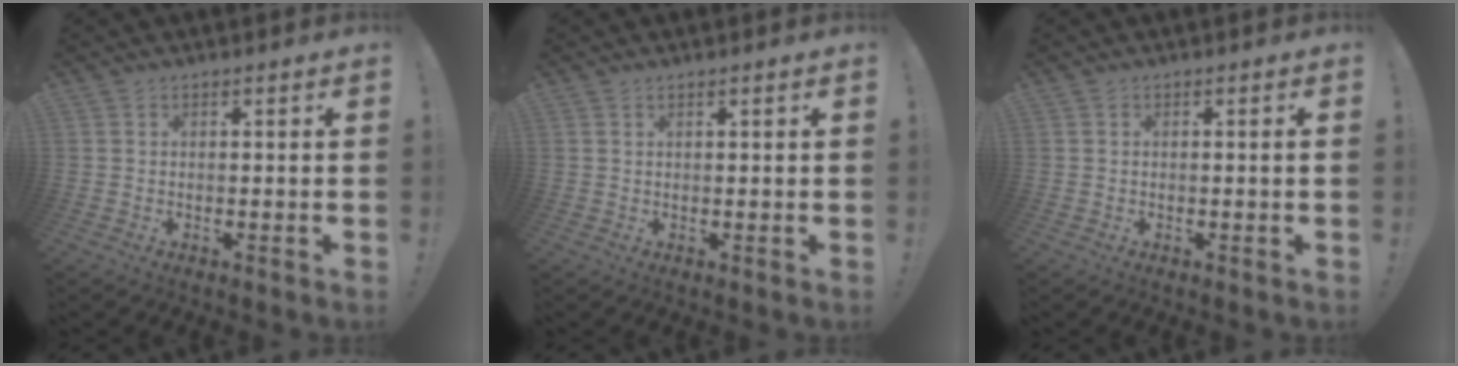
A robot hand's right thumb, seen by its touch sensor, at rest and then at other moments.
{"total": 0.8, "force": [0.5, 0.1, 0.5], "torque": [-0.007, -0.001, 0.009]}
{"total": 1.0, "force": [0.1, -0.2, 1.0], "torque": [-0.020, 0.001, 0.002]}